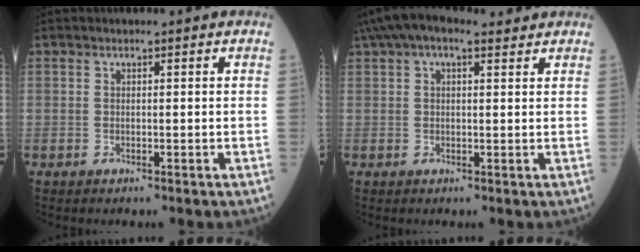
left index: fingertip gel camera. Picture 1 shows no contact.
{"total": 7.5, "force": [5.1, 2.9, 4.7], "torque": [-0.095, 0.048, 0.086]}